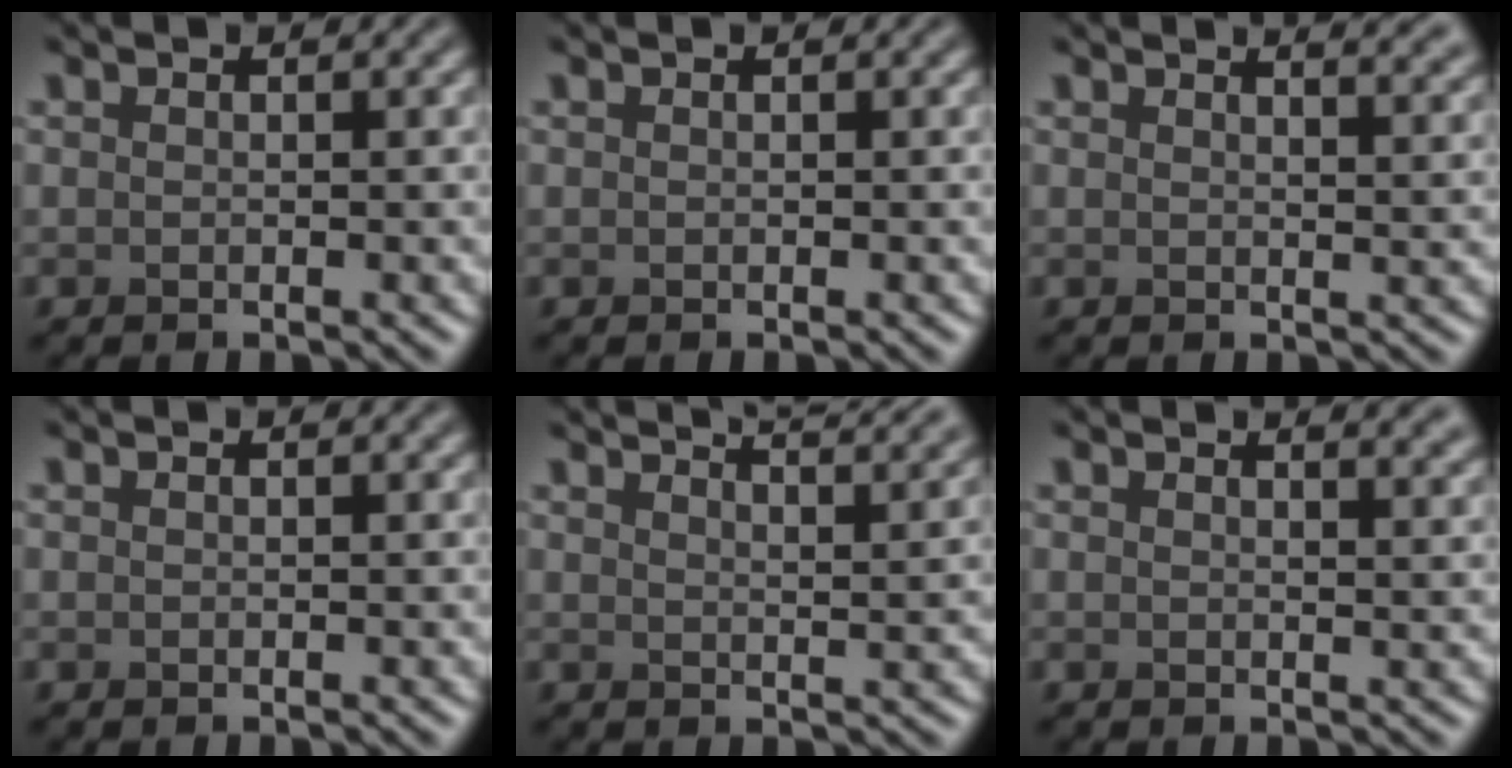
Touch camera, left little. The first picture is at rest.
{"total": 0.0}
{"total": 4.8, "force": [3.6, 1.8, 2.6], "torque": [-0.001, 0.029, 0.014]}
{"total": 0.0}
{"total": 7.1, "force": [5.8, 1.9, 3.5], "torque": [-0.020, 0.038, 0.038]}
{"total": 3.5, "force": [2.7, 1.4, 1.9], "torque": [0.002, 0.017, 0.017]}